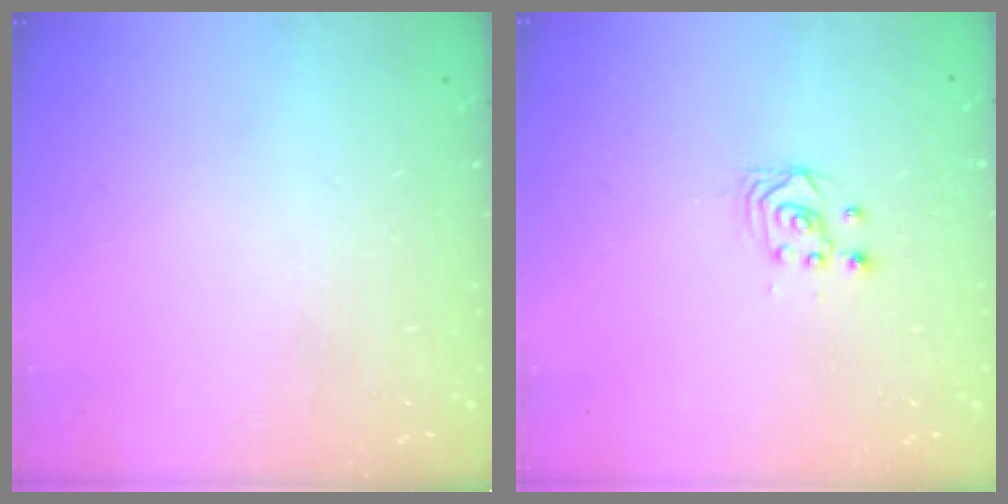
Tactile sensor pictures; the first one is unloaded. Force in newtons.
{"total": 3.3, "press": 3.3, "slide": 0.4}